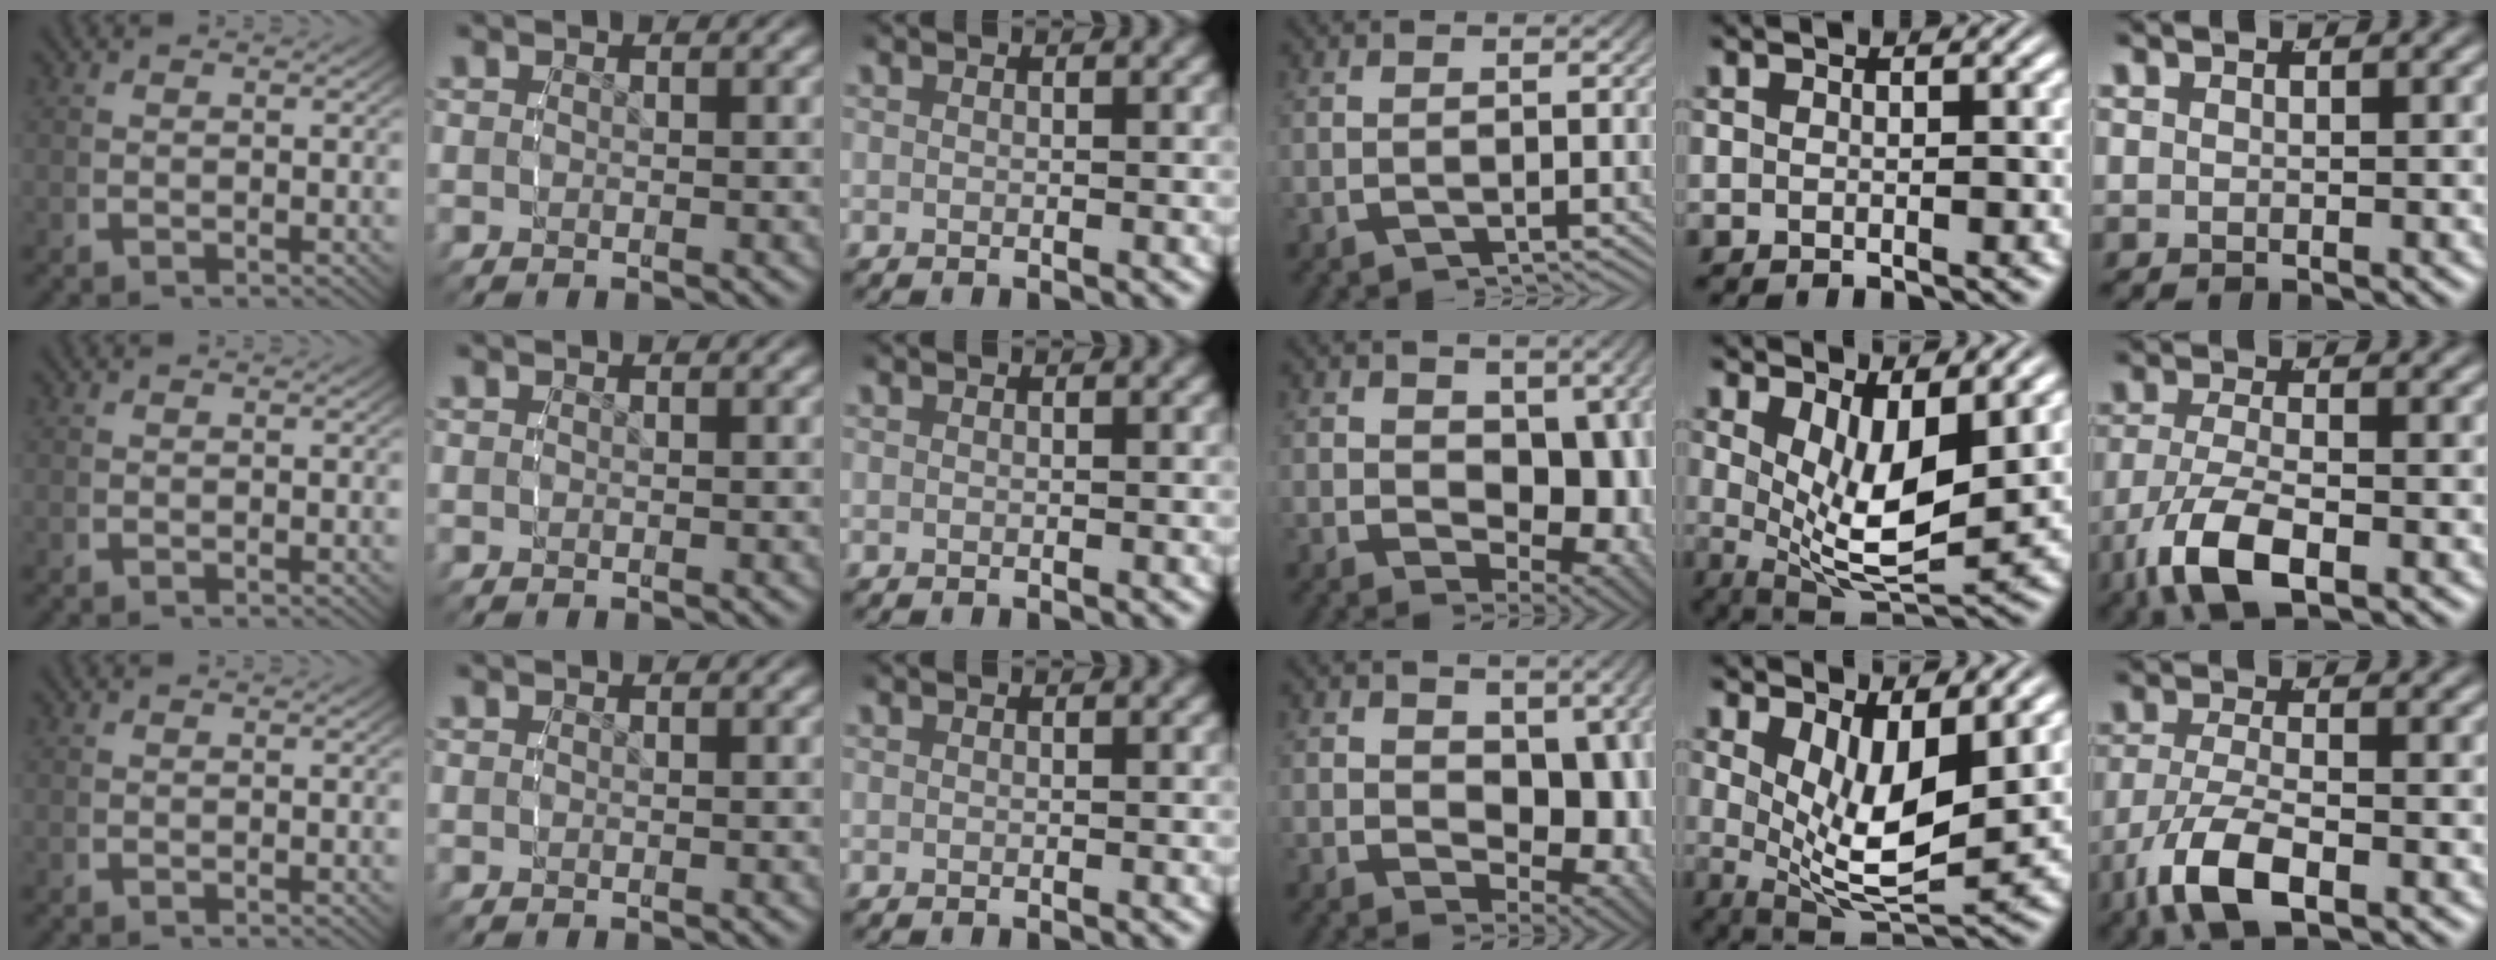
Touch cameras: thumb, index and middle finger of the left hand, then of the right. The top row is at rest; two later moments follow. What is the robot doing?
{"motion": "lift_and_place", "object": "toy banana"}